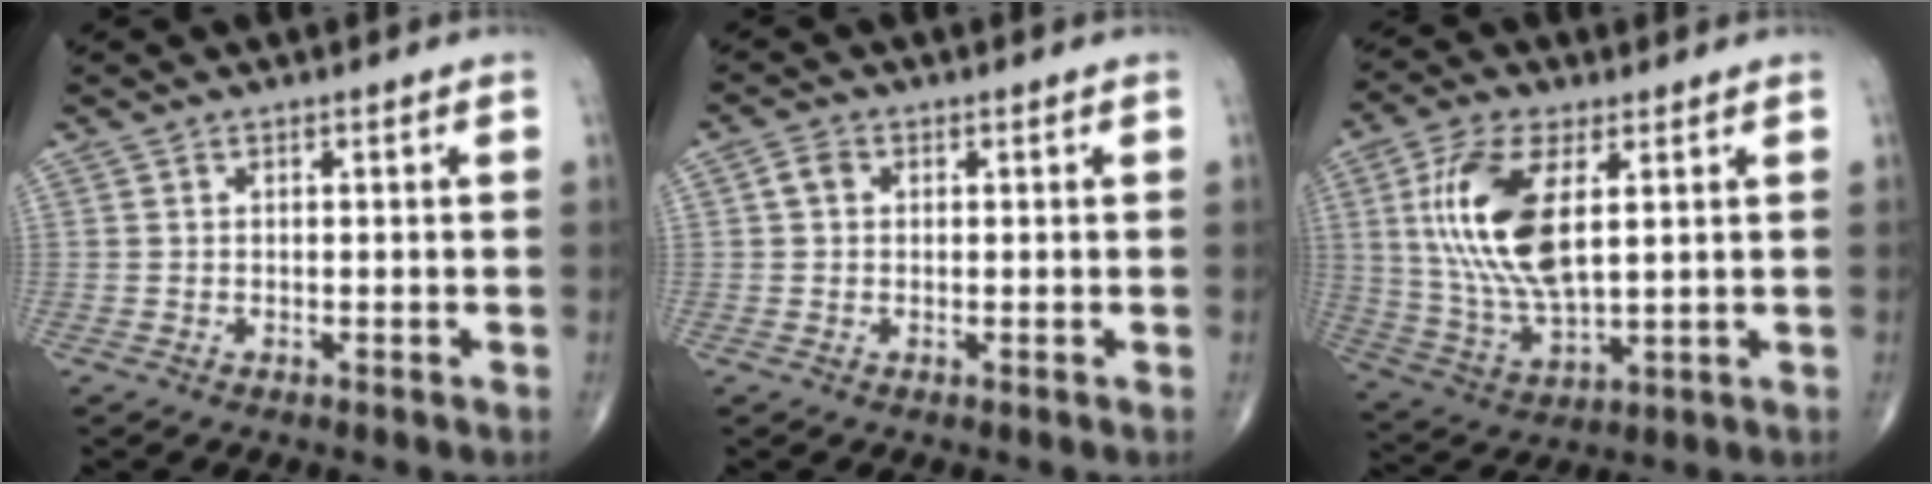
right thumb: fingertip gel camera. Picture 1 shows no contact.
{"total": 2.3, "force": [0.4, 1.8, 1.3], "torque": [-0.020, 0.005, 0.005]}
{"total": 16.3, "force": [3.9, 7.2, 14.0], "torque": [-0.290, -0.013, 0.081]}